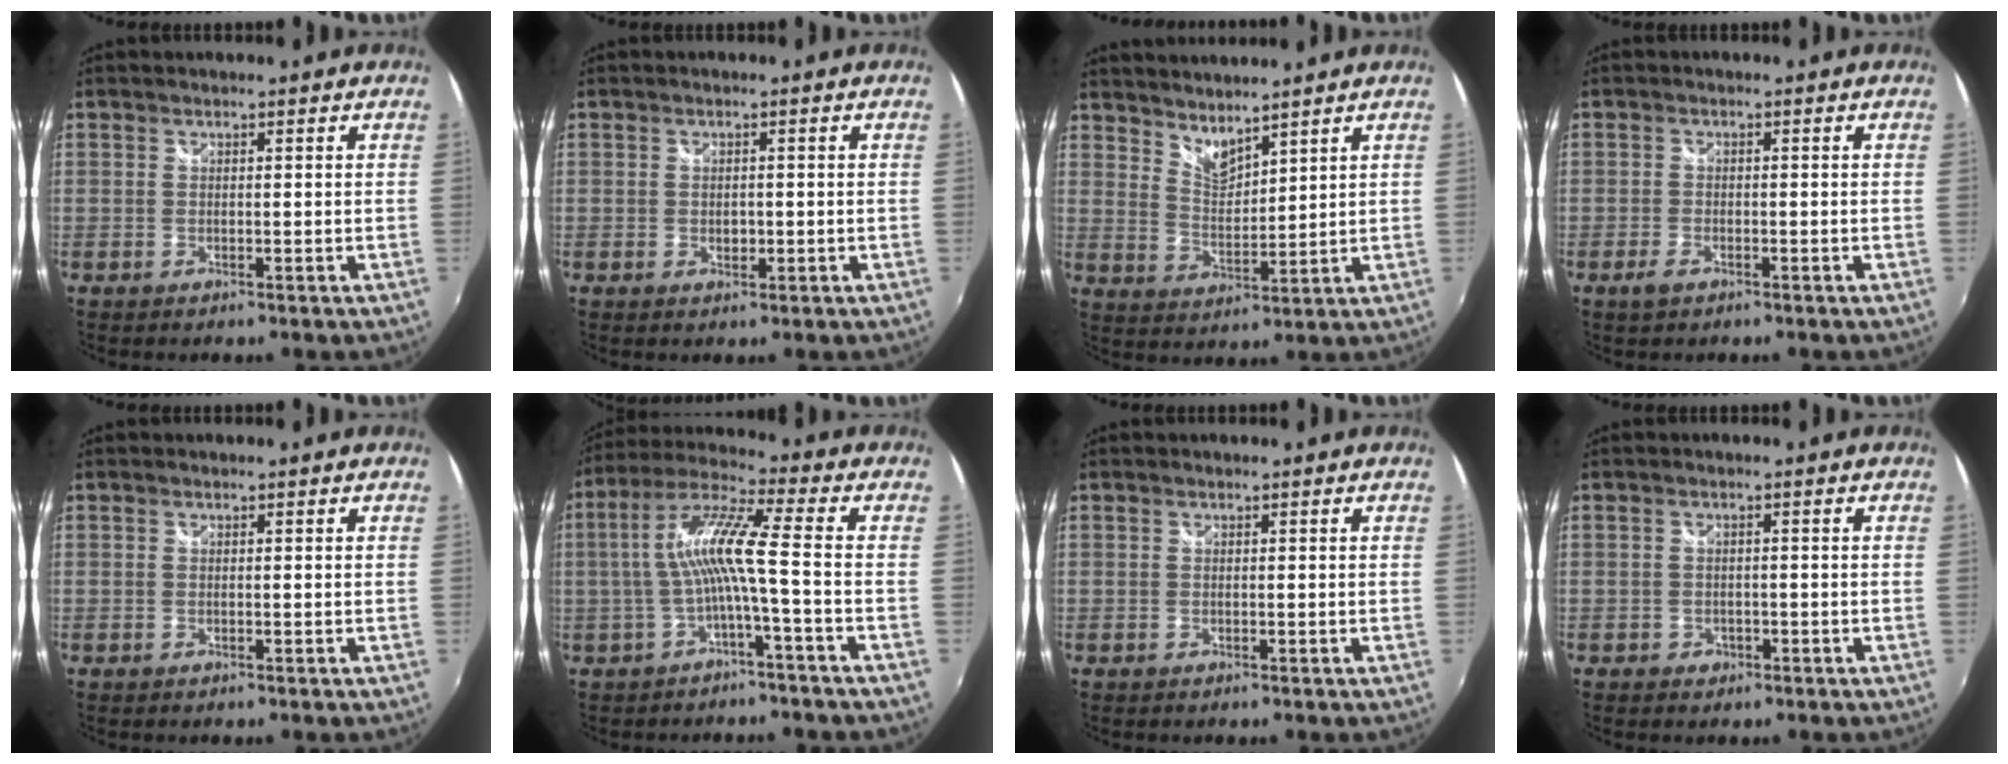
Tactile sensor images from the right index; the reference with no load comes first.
{"total": 1.8, "force": [-0.3, 1.3, 1.2], "torque": [-0.017, -0.001, -0.005]}
{"total": 5.8, "force": [5.3, 1.4, 2.1], "torque": [-0.029, -0.004, 0.098]}
{"total": 2.3, "force": [-1.5, 1.0, 1.4], "torque": [-0.032, -0.002, -0.028]}
{"total": 0.0}
{"total": 9.7, "force": [-1.9, -0.4, 9.5], "torque": [-0.195, 0.014, -0.030]}
{"total": 0.0}
{"total": 2.1, "force": [-1.0, 1.7, 0.5], "torque": [-0.010, 0.001, -0.012]}